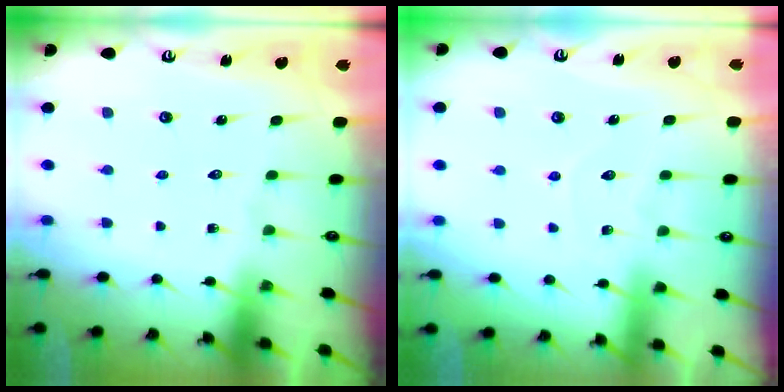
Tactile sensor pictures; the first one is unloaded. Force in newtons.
{"total": 4.6, "press": 4.5, "slide": 0.5}